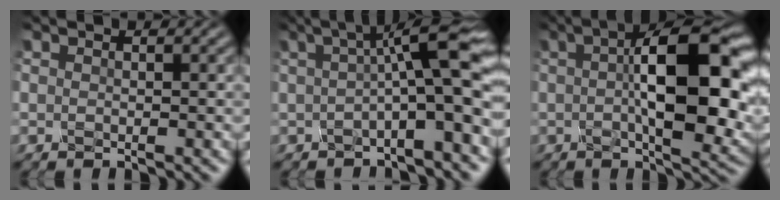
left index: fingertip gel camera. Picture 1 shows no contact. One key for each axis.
{"total": 8.4, "fx": 0.6, "fy": 1.7, "fz": 8.2, "tx": -0.103, "ty": 0.023, "tz": -0.003}
{"total": 12.6, "fx": 1.1, "fy": 4.4, "fz": 11.8, "tx": -0.160, "ty": 0.011, "tz": 0.012}